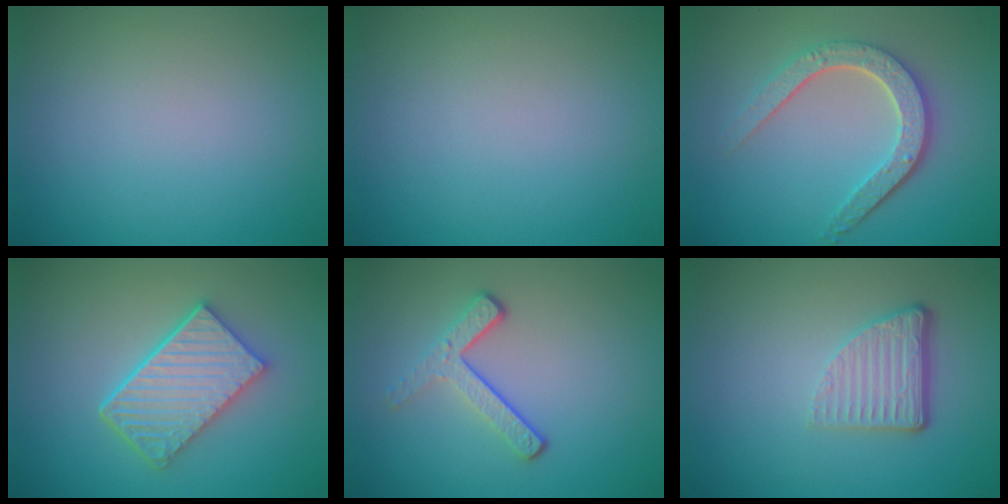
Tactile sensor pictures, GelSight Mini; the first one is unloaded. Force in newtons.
{"total": 0.0}
{"total": 4.7, "press": 3.6, "slide": 3.0}
{"total": 5.5, "press": 4.3, "slide": 3.4}
{"total": 3.2, "press": 2.2, "slide": 2.3}
{"total": 3.8, "press": 2.6, "slide": 2.8}